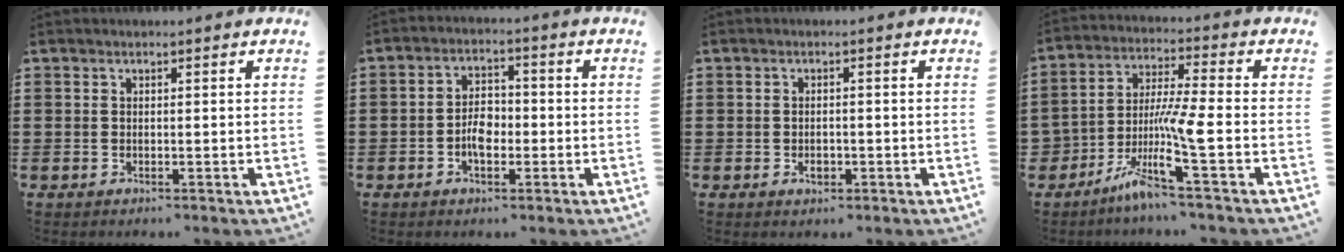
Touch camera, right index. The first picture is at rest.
{"total": 4.3, "force": [-1.2, 2.6, 3.3], "torque": [-0.060, 0.002, -0.025]}
{"total": 1.6, "force": [-0.5, 1.0, 1.1], "torque": [-0.022, 0.001, -0.010]}
{"total": 8.0, "force": [-4.5, 0.2, 6.6], "torque": [-0.142, -0.015, -0.094]}